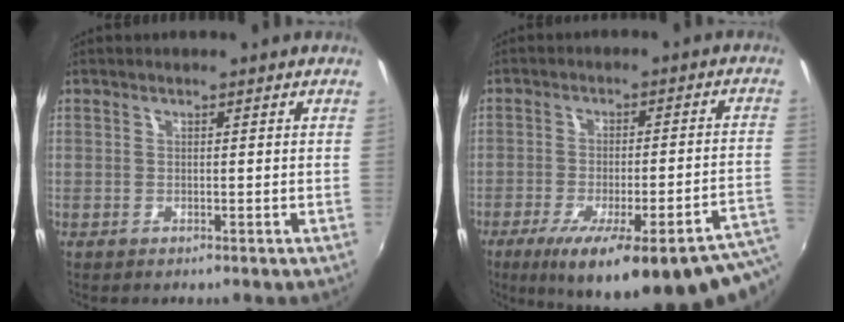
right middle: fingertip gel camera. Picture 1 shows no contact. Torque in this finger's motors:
{"motor_torque": [1.23, -0.90, 0.34, 0.17]}